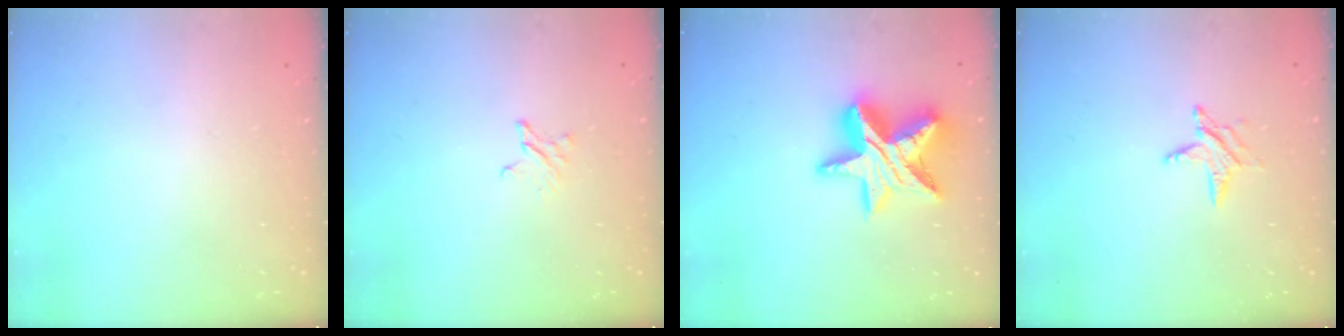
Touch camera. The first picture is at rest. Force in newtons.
{"total": 1.9, "press": 1.9, "slide": 0.3}
{"total": 16.8, "press": 16.8, "slide": 1.4}
{"total": 5.5, "press": 5.5, "slide": 0.7}